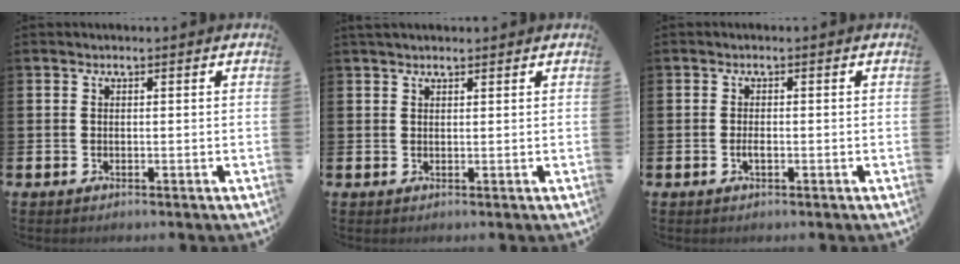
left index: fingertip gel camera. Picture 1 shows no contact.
{"total": 1.5, "force": [1.4, 0.4, 0.4], "torque": [0.003, -0.002, 0.022]}
{"total": 1.3, "force": [-0.3, 0.5, 1.1], "torque": [-0.023, 0.001, -0.005]}